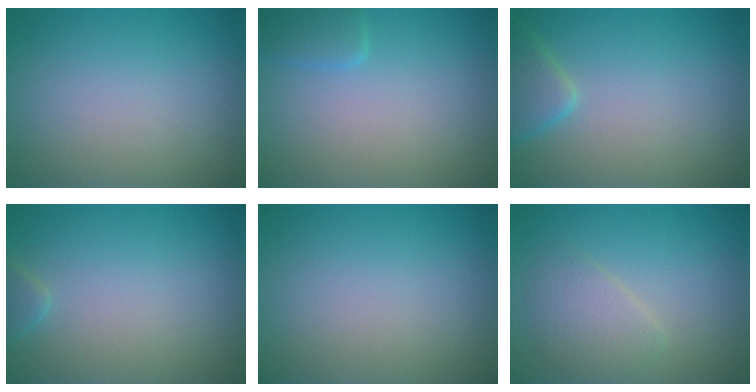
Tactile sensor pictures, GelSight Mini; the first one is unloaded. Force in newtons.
{"total": 1.4, "press": 1.4, "slide": 0.1}
{"total": 2.4, "press": 2.4, "slide": 0.1}
{"total": 1.0, "press": 1.0, "slide": 0.1}
{"total": 0.0}
{"total": 2.5, "press": 2.5, "slide": 0.1}